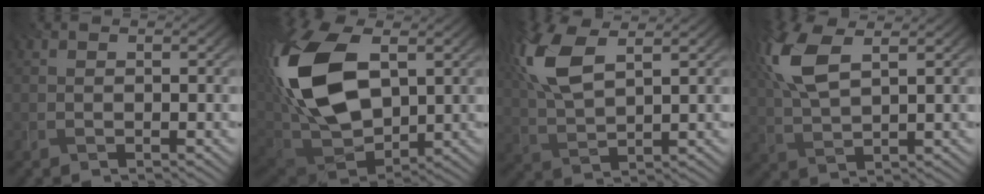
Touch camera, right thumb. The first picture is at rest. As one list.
[{"total": 18.7, "force": [4.1, 11.0, 14.6], "torque": [-0.349, 0.010, 0.077]}, {"total": 10.0, "force": [4.3, 4.1, 8.0], "torque": [-0.216, 0.017, 0.086]}, {"total": 9.1, "force": [3.7, 3.7, 7.4], "torque": [-0.199, 0.018, 0.073]}]